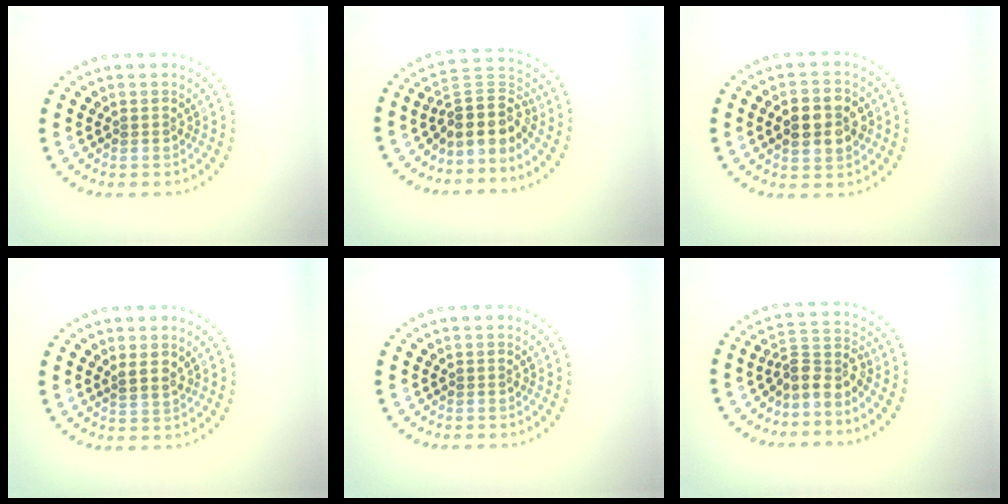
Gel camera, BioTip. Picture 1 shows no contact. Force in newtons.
{"total": 4.2, "press": 3.4, "slide": 2.5}
{"total": 4.3, "press": 4.3, "slide": 0.1}
{"total": 1.2, "press": 0.9, "slide": 0.7}
{"total": 0.0}
{"total": 3.0, "press": 2.1, "slide": 2.1}